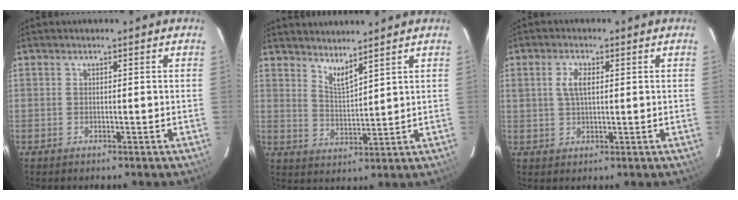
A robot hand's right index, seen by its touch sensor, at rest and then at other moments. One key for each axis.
{"total": 4.5, "fx": 4.0, "fy": 0.3, "fz": 2.2, "tx": -0.040, "ty": -0.009, "tz": 0.071}
{"total": 3.9, "fx": 1.0, "fy": 1.9, "fz": 3.3, "tx": -0.064, "ty": 0.006, "tz": 0.021}